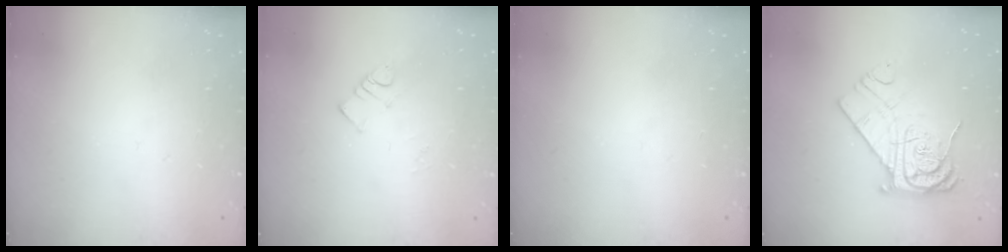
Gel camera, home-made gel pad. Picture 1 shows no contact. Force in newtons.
{"total": 3.6, "press": 3.6, "slide": 0.5}
{"total": 0.0}
{"total": 14.3, "press": 14.2, "slide": 1.6}